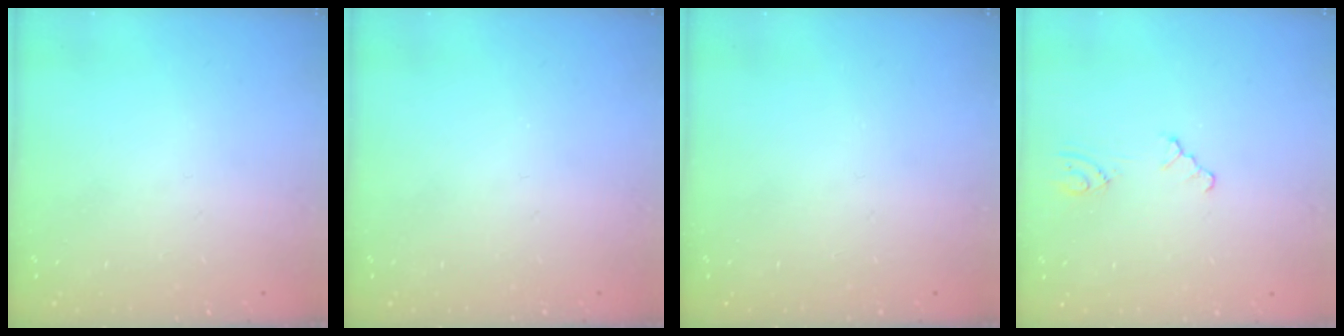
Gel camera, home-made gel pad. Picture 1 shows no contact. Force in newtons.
{"total": 0.0}
{"total": 0.0}
{"total": 2.5, "press": 2.5, "slide": 0.5}